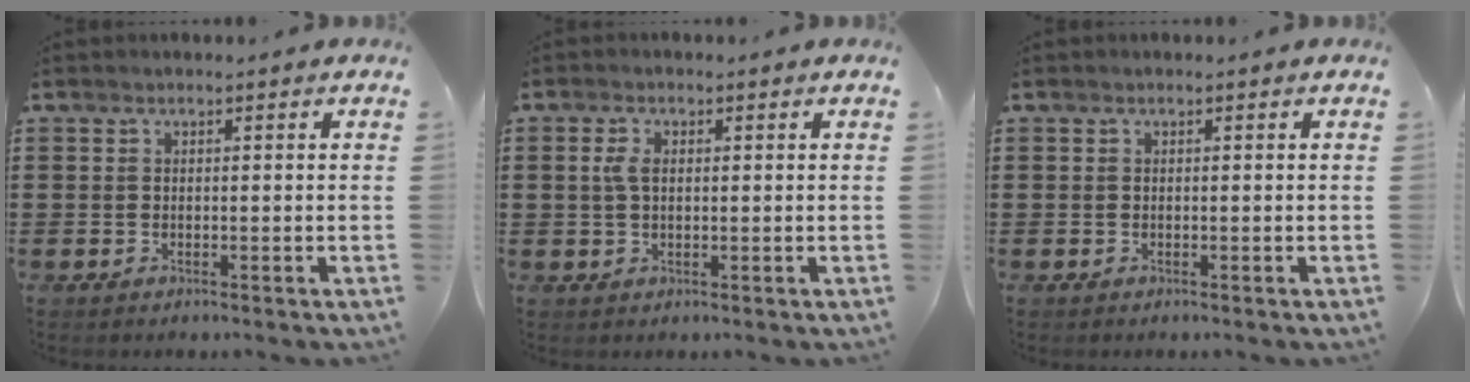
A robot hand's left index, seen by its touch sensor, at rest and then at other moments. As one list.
[{"total": 2.8, "force": [0.4, 1.6, 2.3], "torque": [-0.057, 0.006, 0.004]}, {"total": 0.0}]